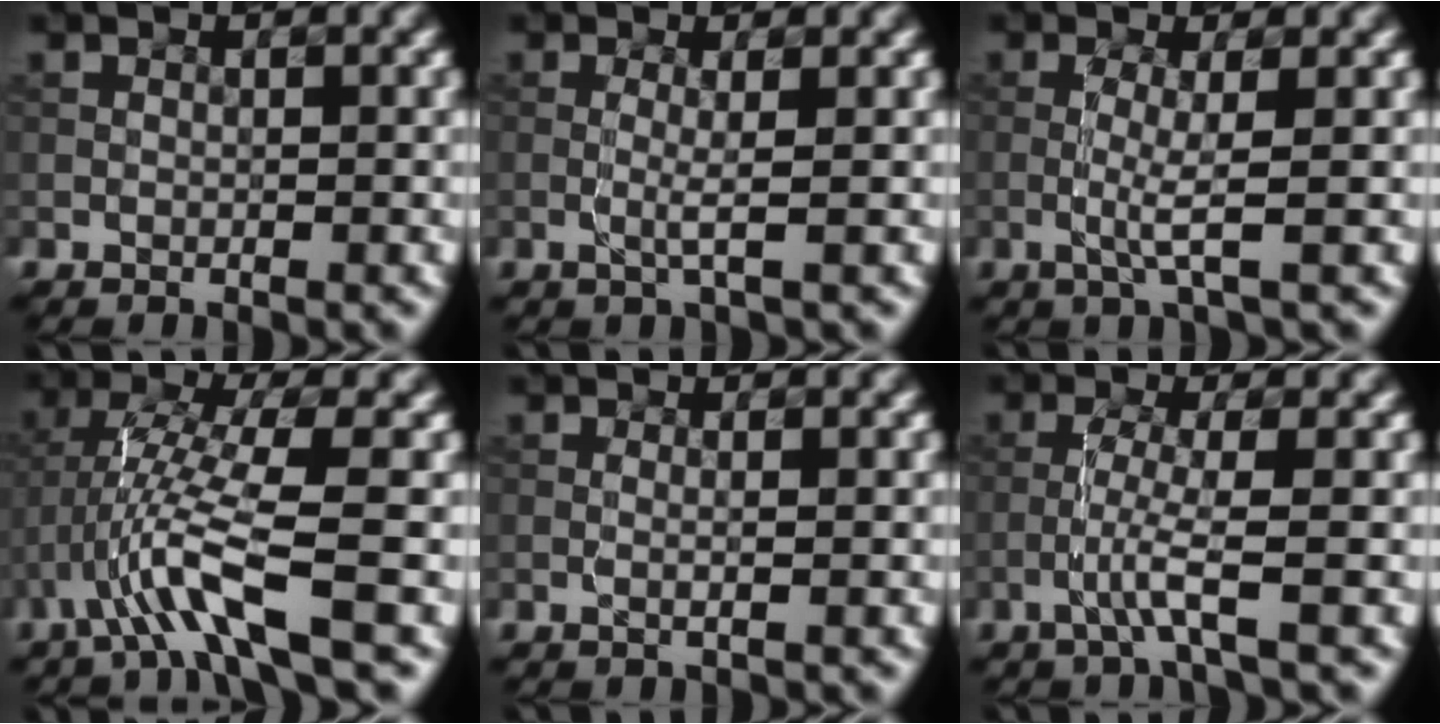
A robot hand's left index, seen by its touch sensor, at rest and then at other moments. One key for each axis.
{"total": 1.6, "fx": 0.0, "fy": 0.1, "fz": 1.6, "tx": -0.036, "ty": -0.004, "tz": -0.005}
{"total": 2.4, "fx": -0.3, "fy": 0.2, "fz": 2.4, "tx": -0.053, "ty": -0.004, "tz": -0.013}
{"total": 6.1, "fx": -1.8, "fy": 0.7, "fz": 5.7, "tx": -0.122, "ty": 0.006, "tz": -0.039}
{"total": 1.5, "fx": 0.4, "fy": 0.6, "fz": 1.3, "tx": -0.011, "ty": -0.010, "tz": -0.007}
{"total": 2.7, "fx": -1.0, "fy": -0.1, "fz": 2.6, "tx": -0.053, "ty": 0.007, "tz": -0.030}